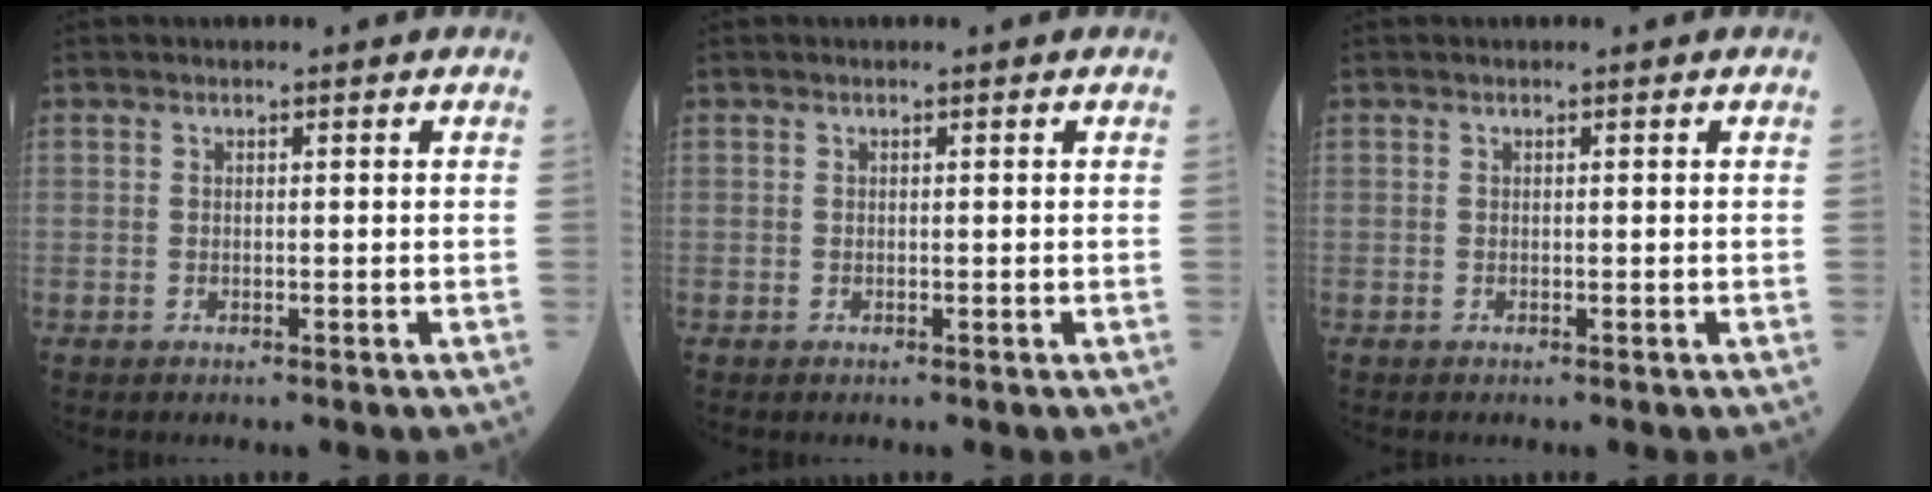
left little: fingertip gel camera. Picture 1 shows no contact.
{"total": 0.0}
{"total": 0.0}